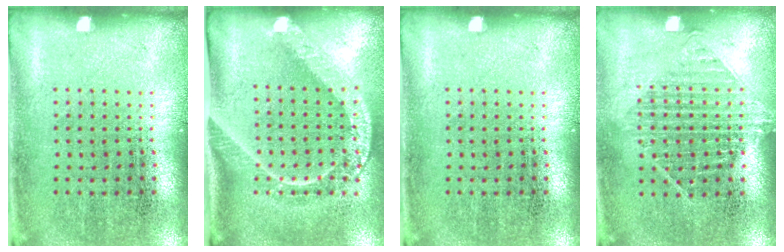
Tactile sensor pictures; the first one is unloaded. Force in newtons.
{"total": 2.0, "press": 1.6, "slide": 1.3}
{"total": 0.0}
{"total": 1.0, "press": 1.0, "slide": 0.4}